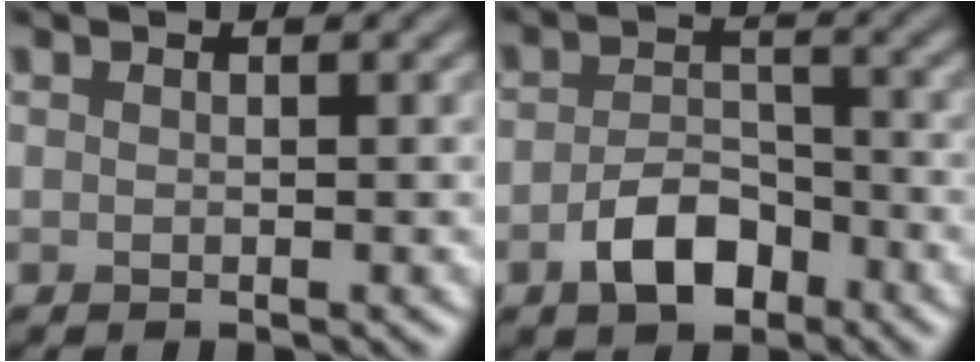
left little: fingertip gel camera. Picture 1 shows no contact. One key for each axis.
{"total": 4.3, "fx": -2.2, "fy": 2.5, "fz": 2.6, "tx": -0.043, "ty": 0.003, "tz": -0.042}